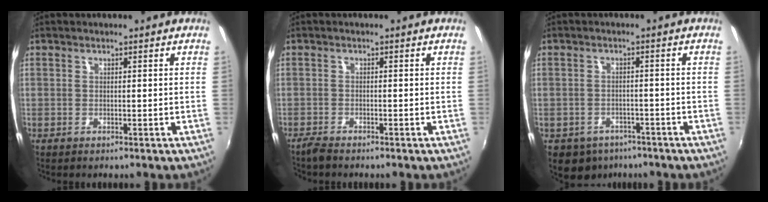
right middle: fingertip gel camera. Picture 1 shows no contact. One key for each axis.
{"total": 2.0, "fx": -1.9, "fy": 0.1, "fz": 0.7, "tx": -0.020, "ty": -0.006, "tz": -0.038}
{"total": 8.9, "fx": -5.6, "fy": 6.3, "fz": 3.0, "tx": -0.083, "ty": -0.001, "tz": -0.069}